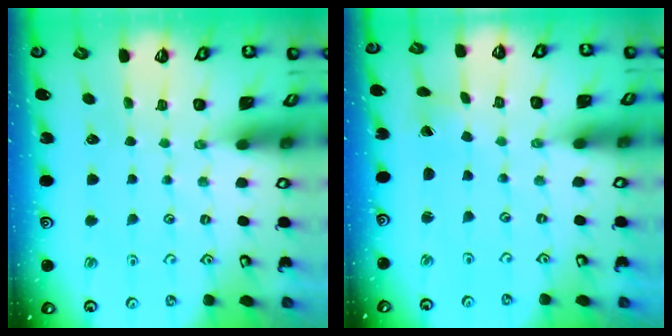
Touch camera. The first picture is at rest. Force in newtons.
{"total": 1.5, "press": 1.5, "slide": 0.1}